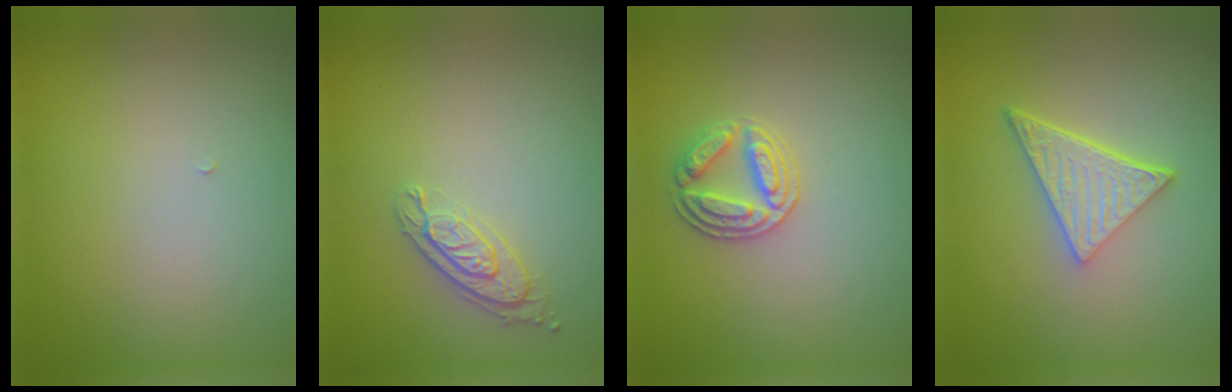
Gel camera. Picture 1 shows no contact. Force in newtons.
{"total": 2.4, "press": 1.9, "slide": 1.4}
{"total": 2.9, "press": 2.9, "slide": 0.5}
{"total": 4.9, "press": 3.5, "slide": 3.4}